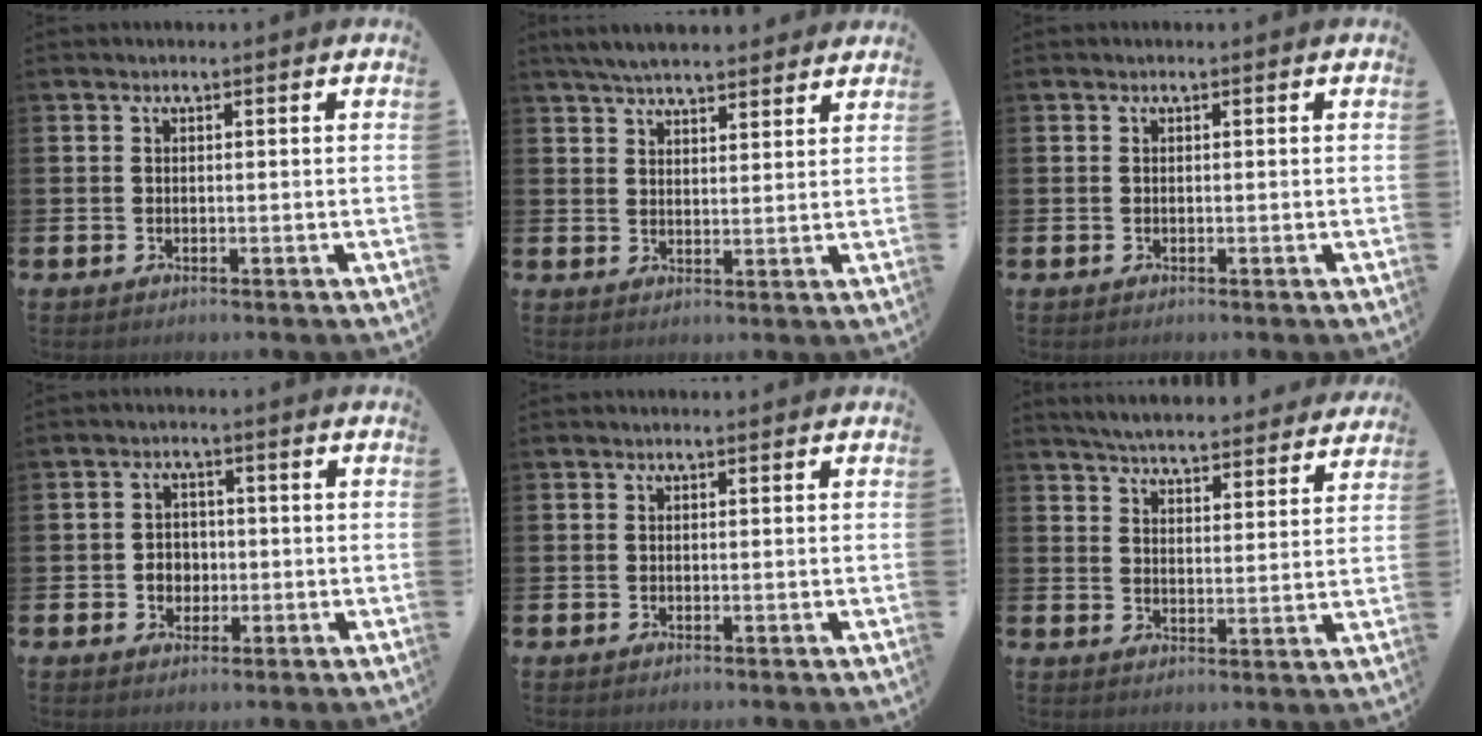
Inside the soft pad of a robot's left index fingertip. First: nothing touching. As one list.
[{"total": 5.4, "force": [5.2, 0.8, 1.3], "torque": [-0.032, -0.019, 0.095]}, {"total": 0.0}, {"total": 2.8, "force": [-0.4, 2.6, 1.1], "torque": [-0.009, 0.000, -0.017]}, {"total": 0.0}, {"total": 5.6, "force": [5.5, 0.5, 0.8], "torque": [-0.027, -0.040, 0.096]}]